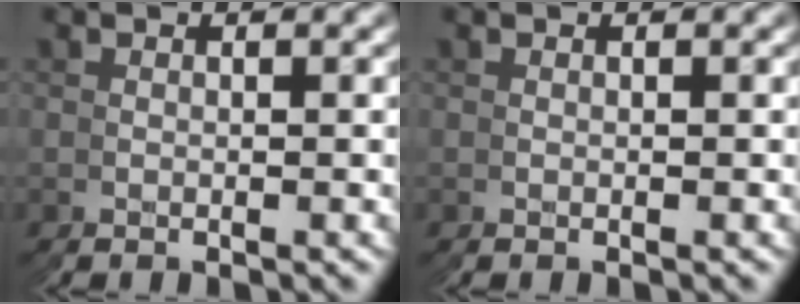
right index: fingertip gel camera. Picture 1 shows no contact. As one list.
[{"total": 0.0}]